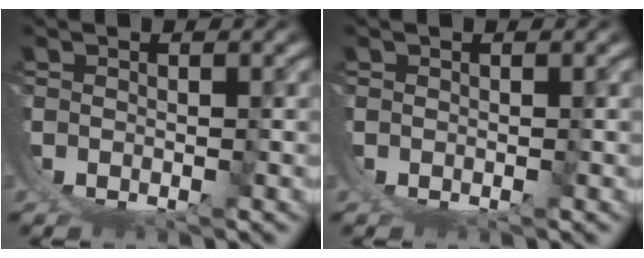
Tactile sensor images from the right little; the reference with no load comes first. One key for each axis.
{"total": 0.0}